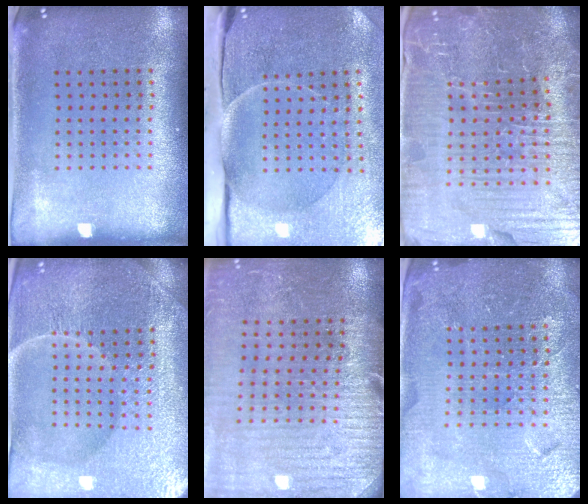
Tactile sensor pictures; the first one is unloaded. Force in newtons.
{"total": 4.8, "press": 3.9, "slide": 2.8}
{"total": 6.1, "press": 5.7, "slide": 2.1}
{"total": 5.4, "press": 5.1, "slide": 1.9}
{"total": 2.9, "press": 2.9, "slide": 0.6}
{"total": 4.3, "press": 4.1, "slide": 1.2}